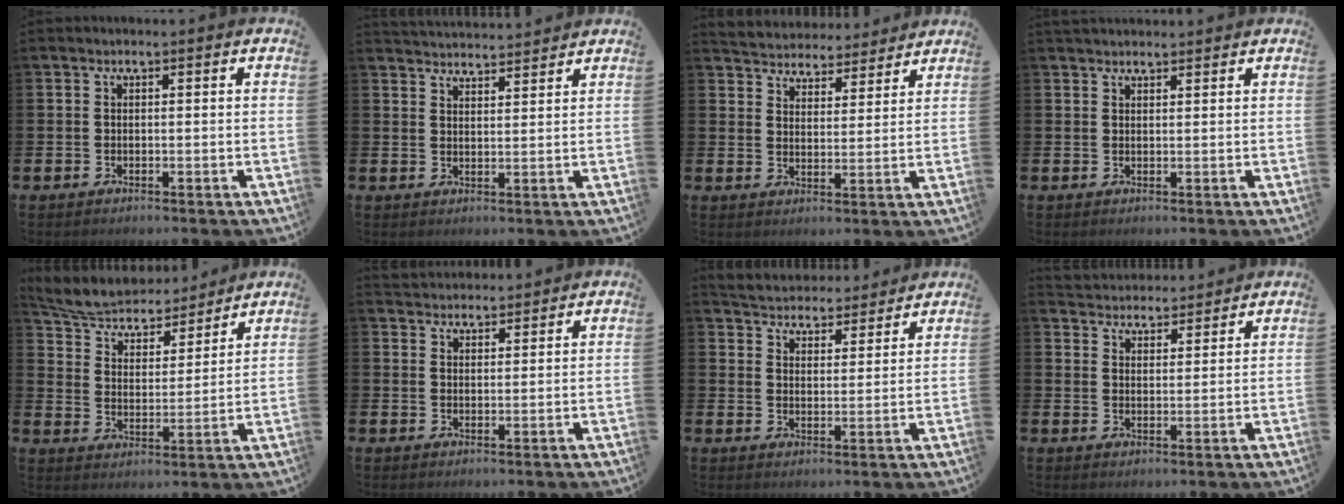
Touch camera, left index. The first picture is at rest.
{"total": 3.6, "force": [3.6, 0.2, -0.1], "torque": [-0.005, -0.023, 0.066]}
{"total": 4.6, "force": [4.4, 1.3, -0.4], "torque": [-0.013, -0.037, 0.077]}
{"total": 2.0, "force": [2.0, 0.5, 0.2], "torque": [0.001, -0.007, 0.034]}
{"total": 7.2, "force": [6.8, 1.8, 1.6], "torque": [-0.071, -0.047, 0.120]}
{"total": 3.3, "force": [3.3, 0.7, -0.2], "torque": [-0.005, -0.016, 0.061]}
{"total": 4.9, "force": [4.8, 1.1, -0.1], "torque": [-0.018, -0.039, 0.082]}
{"total": 4.2, "force": [4.1, 0.8, -0.5], "torque": [-0.012, -0.023, 0.075]}